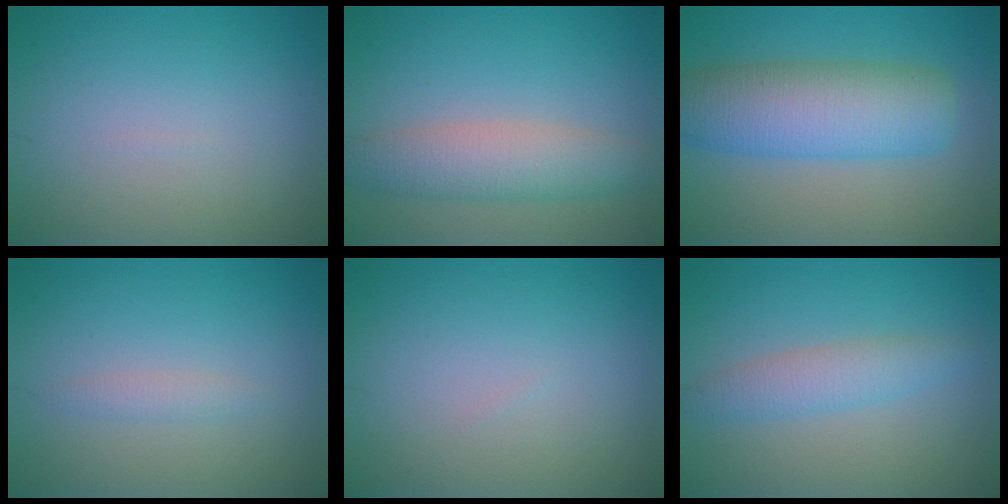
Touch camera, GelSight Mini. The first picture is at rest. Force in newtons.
{"total": 4.4, "press": 4.4, "slide": 0.1}
{"total": 7.9, "press": 7.9, "slide": 0.3}
{"total": 1.1, "press": 1.1, "slide": 0.1}
{"total": 0.0}
{"total": 2.7, "press": 2.7, "slide": 0.0}